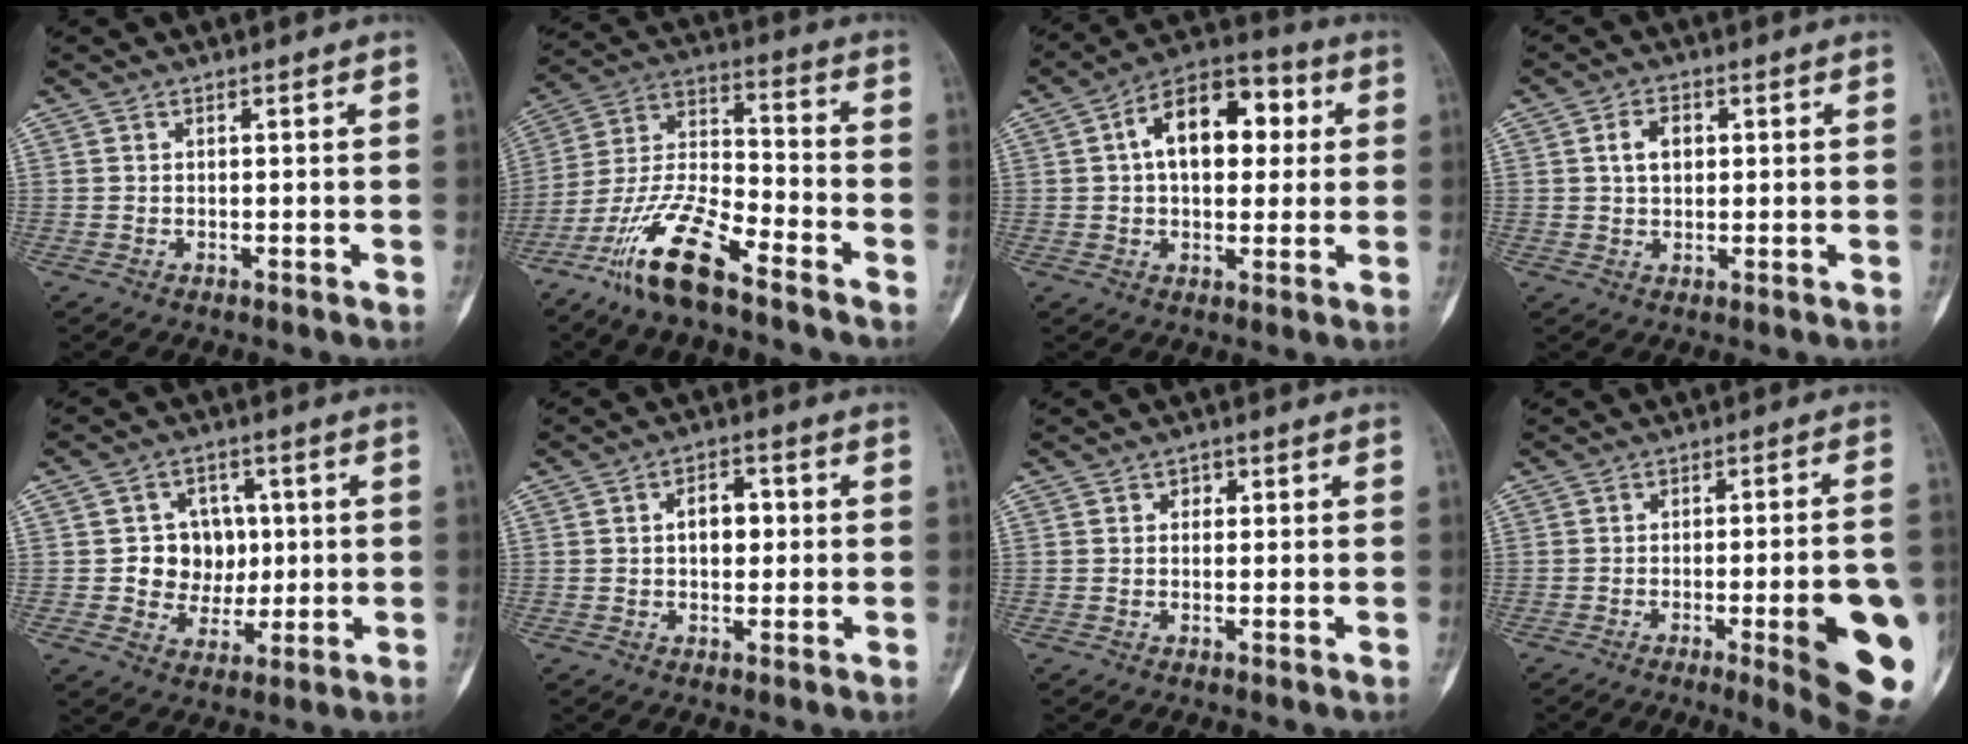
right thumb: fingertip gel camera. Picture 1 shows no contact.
{"total": 14.5, "force": [-9.9, 3.8, 9.8], "torque": [-0.203, 0.063, -0.193]}
{"total": 15.1, "force": [3.0, 9.1, 11.7], "torque": [-0.149, 0.025, 0.038]}
{"total": 4.4, "force": [0.9, 3.0, 3.0], "torque": [-0.043, 0.005, 0.015]}
{"total": 9.0, "force": [0.7, 8.0, 3.9], "torque": [-0.009, 0.008, 0.015]}
{"total": 5.5, "force": [0.5, 3.6, 4.2], "torque": [-0.050, 0.012, 0.002]}
{"total": 1.6, "force": [0.4, 1.4, 0.7], "torque": [0.003, 0.003, 0.001]}
{"total": 16.4, "force": [-4.7, 2.9, 15.4], "torque": [-0.153, 0.009, -0.049]}